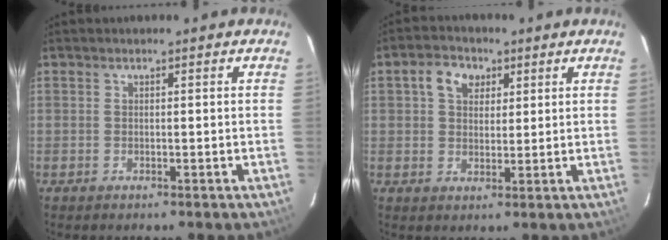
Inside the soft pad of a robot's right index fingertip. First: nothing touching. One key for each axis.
{"total": 5.4, "fx": 2.2, "fy": 4.0, "fz": 2.8, "tx": -0.047, "ty": 0.021, "tz": 0.038}